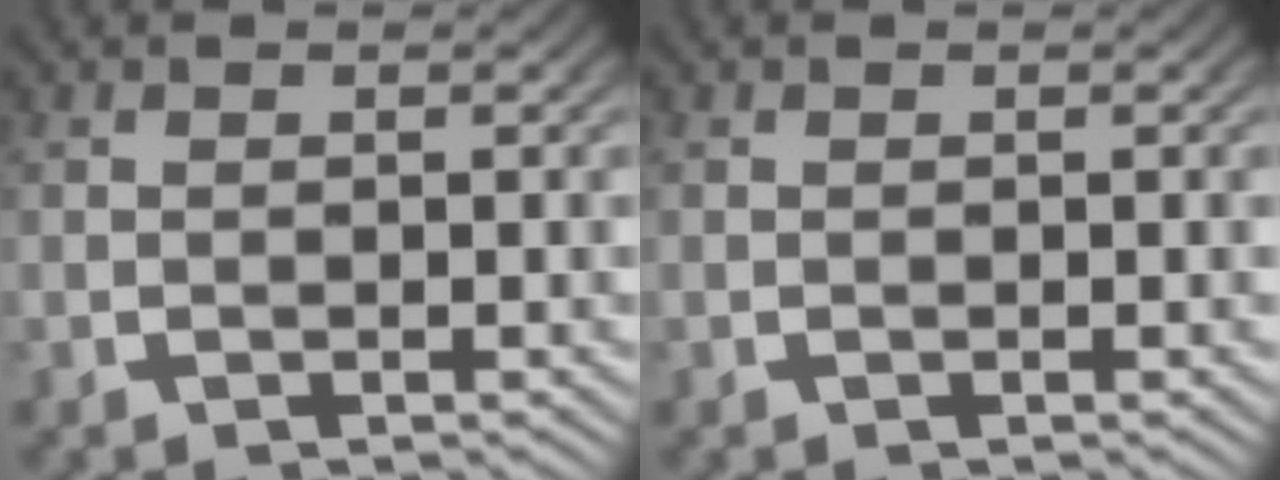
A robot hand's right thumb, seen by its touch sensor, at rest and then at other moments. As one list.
[{"total": 0.0}]